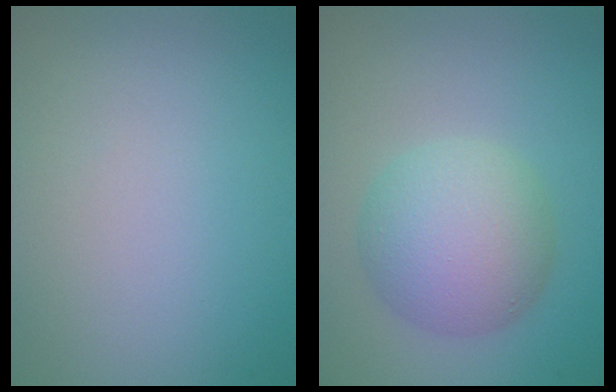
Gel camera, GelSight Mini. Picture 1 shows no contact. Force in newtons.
{"total": 6.3, "press": 6.3, "slide": 0.1}